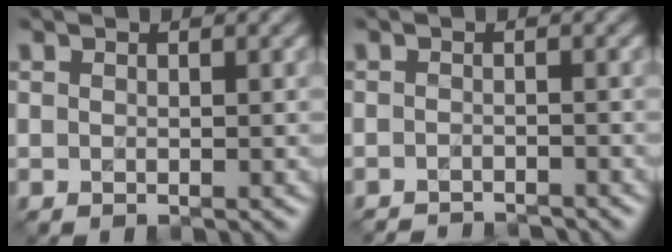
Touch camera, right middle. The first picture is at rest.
{"total": 3.2, "force": [-3.1, 0.3, 0.6], "torque": [0.004, -0.007, -0.047]}